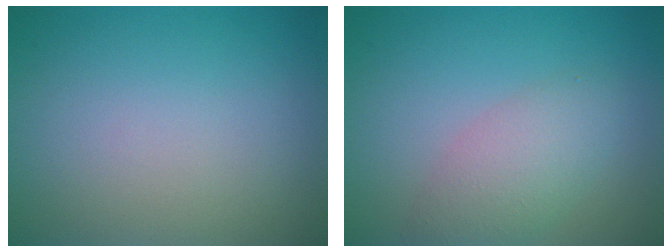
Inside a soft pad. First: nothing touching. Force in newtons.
{"total": 3.5, "press": 3.5, "slide": 0.1}